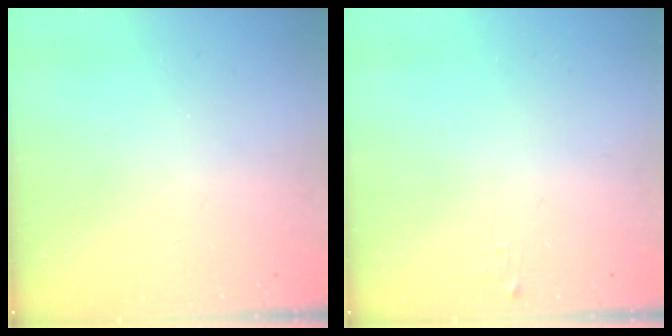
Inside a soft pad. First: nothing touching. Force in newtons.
{"total": 4.0, "press": 4.0, "slide": 0.4}